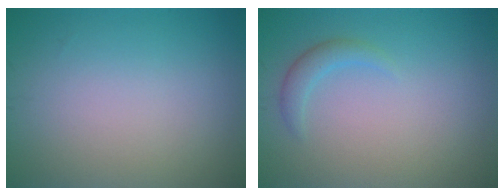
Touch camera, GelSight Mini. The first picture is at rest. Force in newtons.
{"total": 1.5, "press": 1.5, "slide": 0.1}